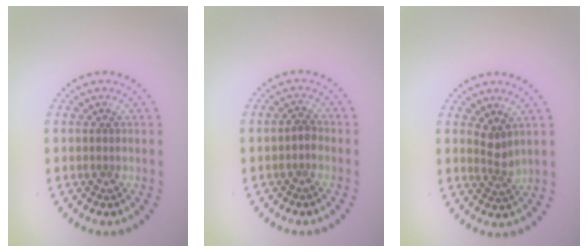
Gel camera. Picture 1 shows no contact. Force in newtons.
{"total": 1.0, "press": 0.9, "slide": 0.4}
{"total": 1.8, "press": 1.3, "slide": 1.3}